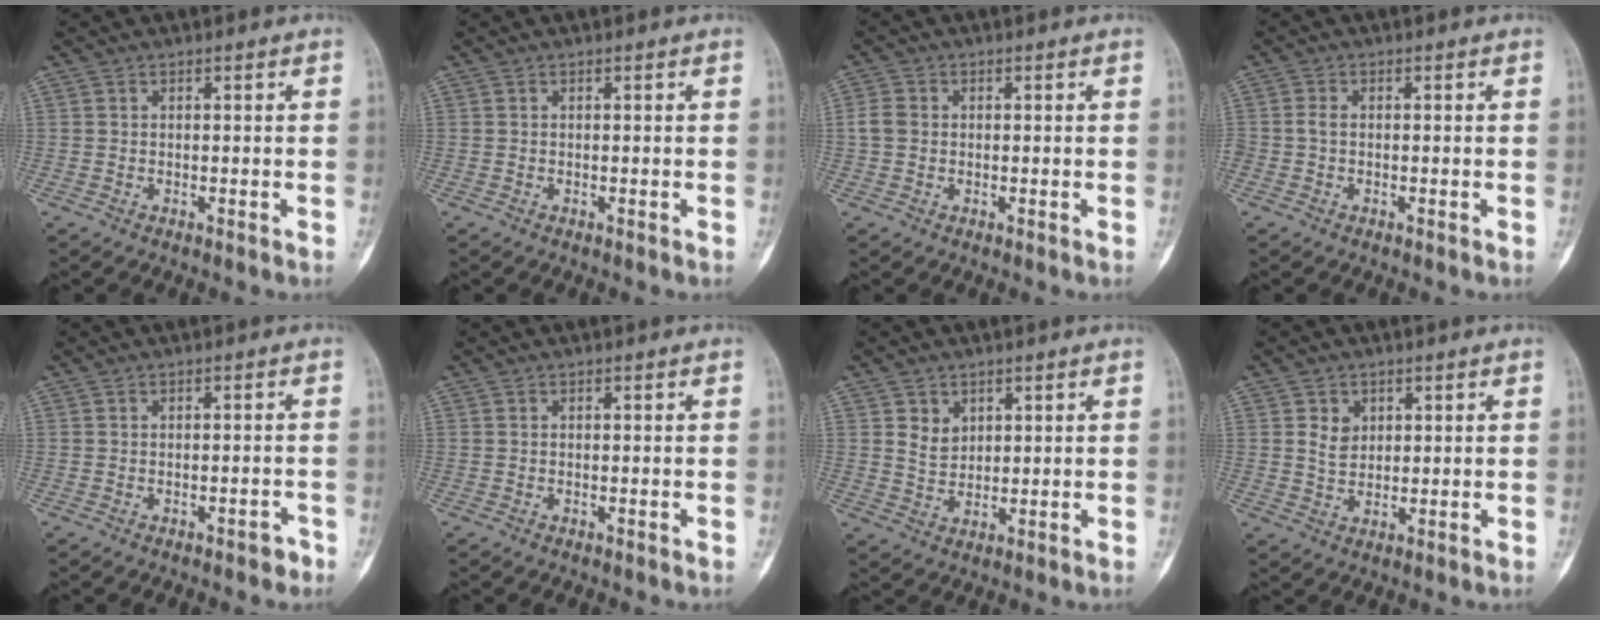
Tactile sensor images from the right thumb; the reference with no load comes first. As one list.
[{"total": 0.0}, {"total": 2.9, "force": [0.1, 2.4, 1.6], "torque": [-0.032, 0.007, -0.004]}, {"total": 1.4, "force": [-0.2, 0.9, 1.0], "torque": [-0.020, 0.001, -0.006]}, {"total": 1.9, "force": [-1.3, 0.8, 1.1], "torque": [-0.013, 0.014, -0.016]}, {"total": 0.0}, {"total": 4.1, "force": [1.8, 3.2, 1.8], "torque": [-0.015, -0.015, 0.038]}, {"total": 4.1, "force": [1.4, 3.2, 2.1], "torque": [-0.018, -0.009, 0.027]}]